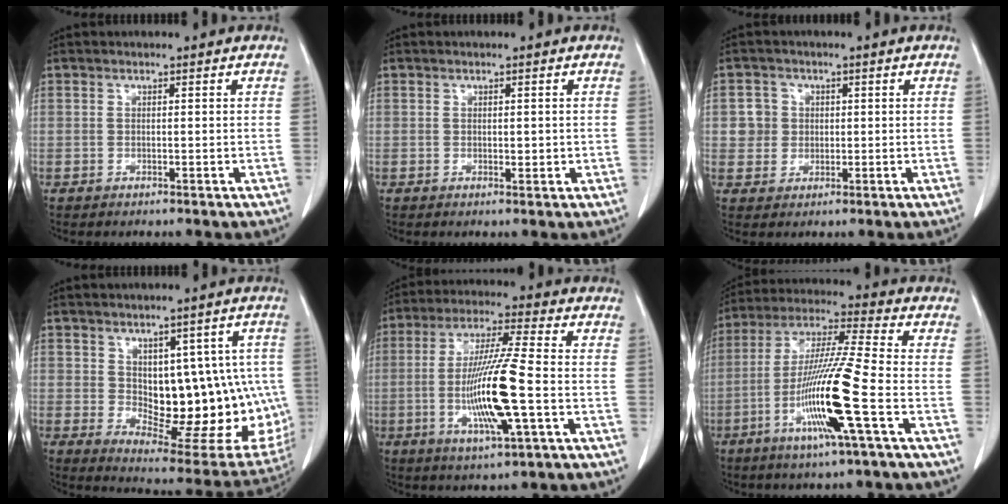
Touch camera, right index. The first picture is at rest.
{"total": 1.1, "force": [0.0, 0.7, 0.9], "torque": [-0.010, -0.002, 0.004]}
{"total": 3.7, "force": [0.6, 3.6, 0.4], "torque": [0.002, 0.010, 0.011]}
{"total": 17.7, "force": [-0.2, 8.7, 15.4], "torque": [-0.160, 0.011, 0.029]}
{"total": 13.6, "force": [-2.9, 0.3, 13.3], "torque": [-0.263, -0.013, -0.056]}
{"total": 14.8, "force": [-5.1, -1.0, 13.9], "torque": [-0.278, -0.016, -0.102]}